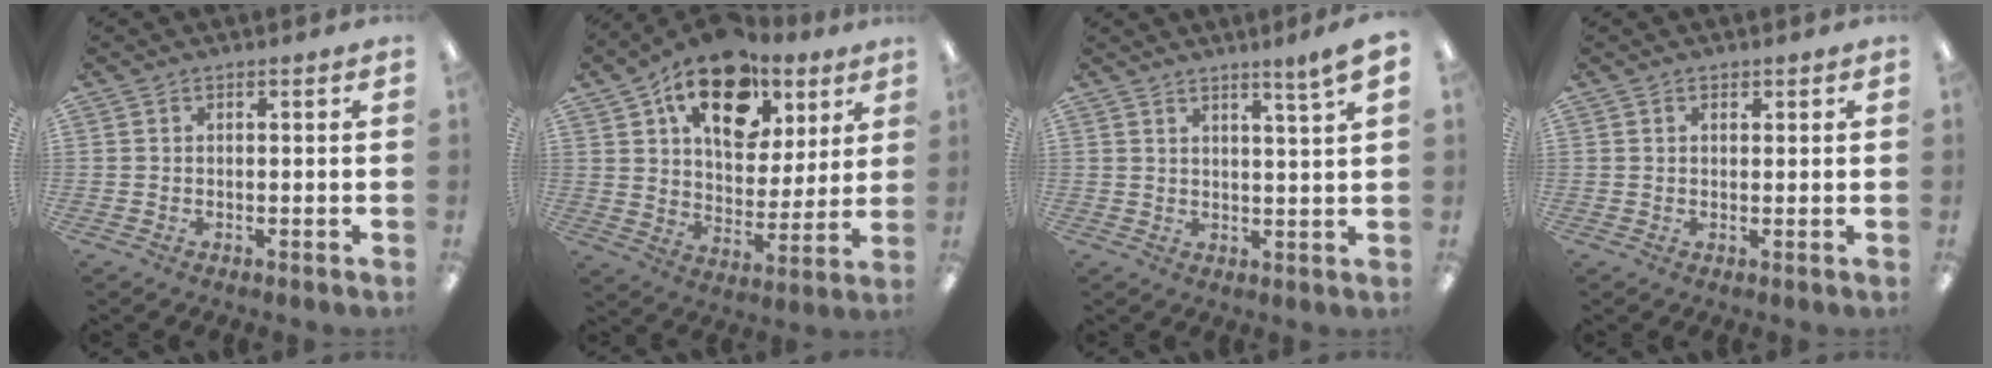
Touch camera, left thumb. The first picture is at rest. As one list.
[{"total": 17.5, "force": [10.2, 10.4, 9.6], "torque": [-0.147, -0.044, 0.180]}, {"total": 4.5, "force": [3.5, -0.8, 2.6], "torque": [-0.042, -0.026, 0.057]}, {"total": 1.0, "force": [0.5, 0.7, 0.5], "torque": [-0.002, -0.002, 0.007]}]